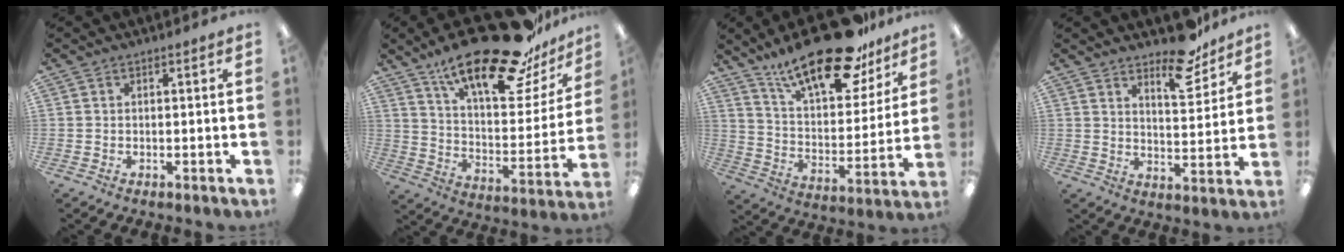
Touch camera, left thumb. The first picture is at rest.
{"total": 26.6, "force": [19.5, 8.7, 15.9], "torque": [-0.234, -0.122, 0.319]}
{"total": 23.7, "force": [17.3, 8.5, 13.8], "torque": [-0.220, -0.105, 0.295]}
{"total": 10.9, "force": [8.7, 3.9, 5.3], "torque": [-0.048, -0.066, 0.147]}